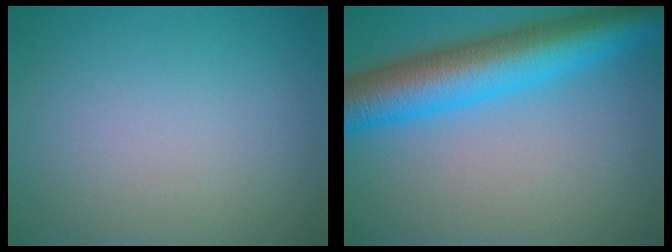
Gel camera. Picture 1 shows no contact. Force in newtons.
{"total": 9.2, "press": 9.2, "slide": 0.3}